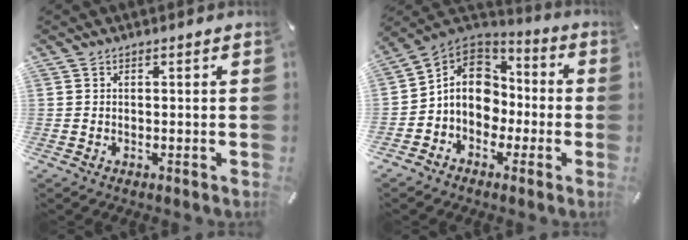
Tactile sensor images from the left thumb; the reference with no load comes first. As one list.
[{"total": 11.8, "force": [-1.2, 10.3, 5.6], "torque": [-0.105, 0.019, -0.018]}]